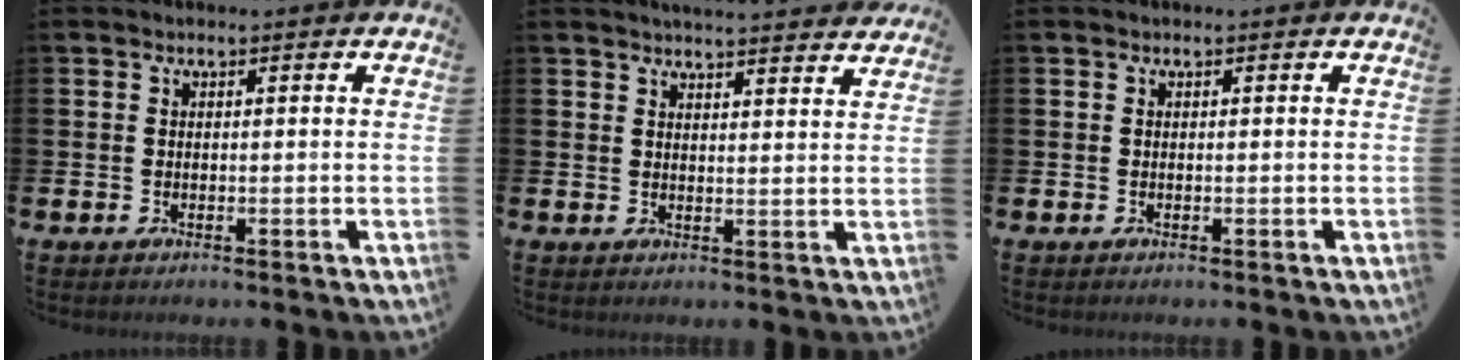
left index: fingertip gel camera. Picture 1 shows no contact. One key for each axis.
{"total": 3.9, "fx": 3.9, "fy": -0.4, "fz": 0.1, "tx": 0.002, "ty": -0.026, "tz": 0.069}
{"total": 0.0}